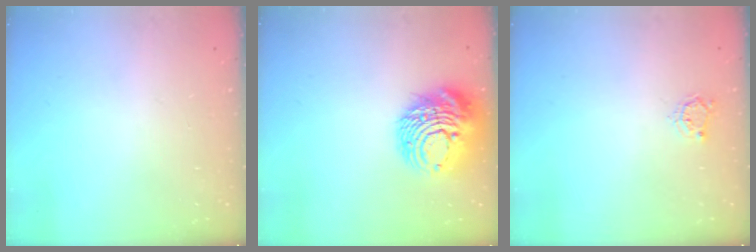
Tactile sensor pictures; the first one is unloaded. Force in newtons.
{"total": 14.7, "press": 14.6, "slide": 1.5}
{"total": 3.1, "press": 3.1, "slide": 0.4}